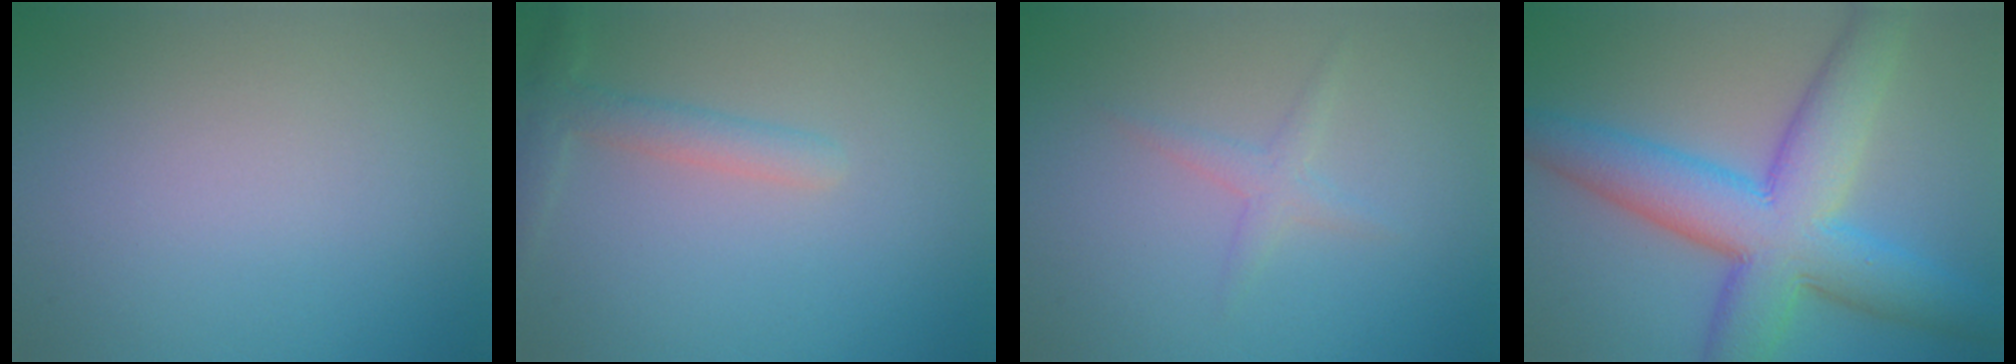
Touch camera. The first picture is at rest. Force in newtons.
{"total": 2.4, "press": 2.4, "slide": 0.1}
{"total": 1.6, "press": 1.6, "slide": 0.1}
{"total": 11.1, "press": 11.1, "slide": 0.4}